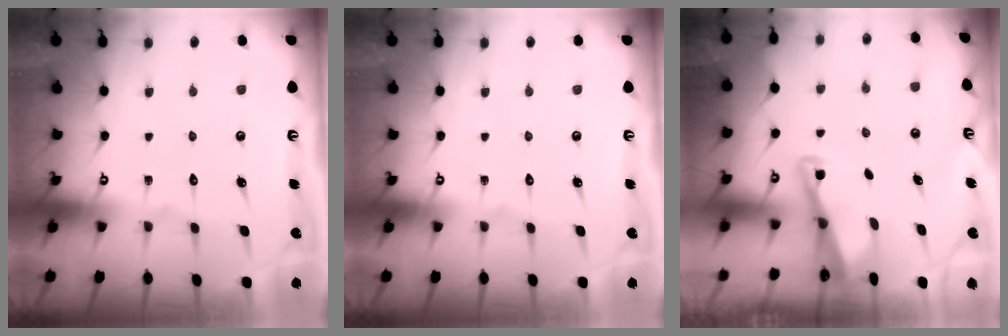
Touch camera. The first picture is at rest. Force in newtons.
{"total": 0.0}
{"total": 2.8, "press": 2.8, "slide": 0.4}